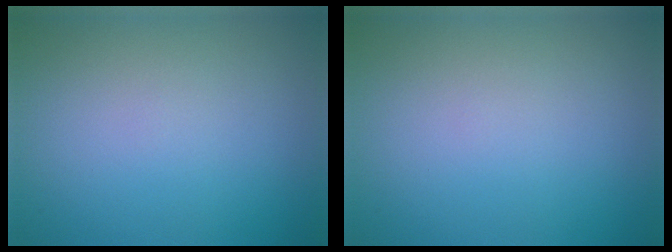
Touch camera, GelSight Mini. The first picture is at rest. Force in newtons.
{"total": 0.0}